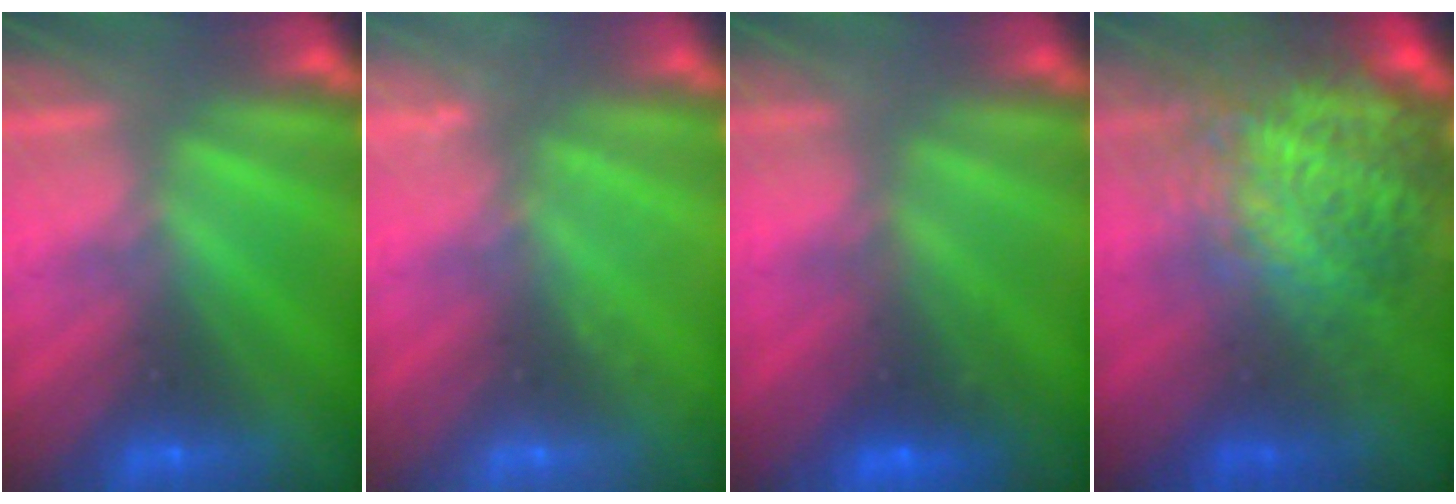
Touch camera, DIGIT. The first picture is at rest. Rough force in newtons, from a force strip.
{"total": 2.2}
{"total": 8.6}
{"total": 9.8}